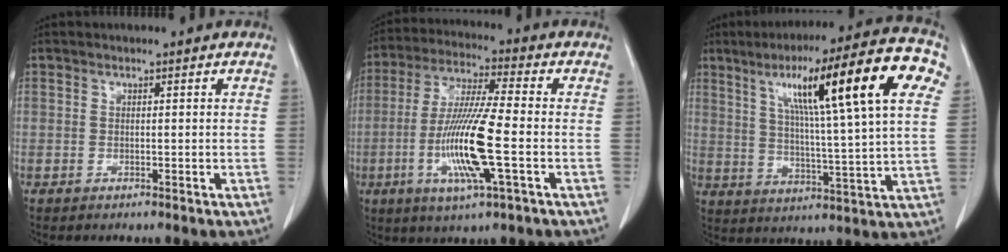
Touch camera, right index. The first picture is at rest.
{"total": 13.5, "force": [-3.2, 0.6, 13.1], "torque": [-0.265, -0.014, -0.065]}
{"total": 21.9, "force": [8.4, 0.8, 20.2], "torque": [-0.299, 0.032, 0.120]}